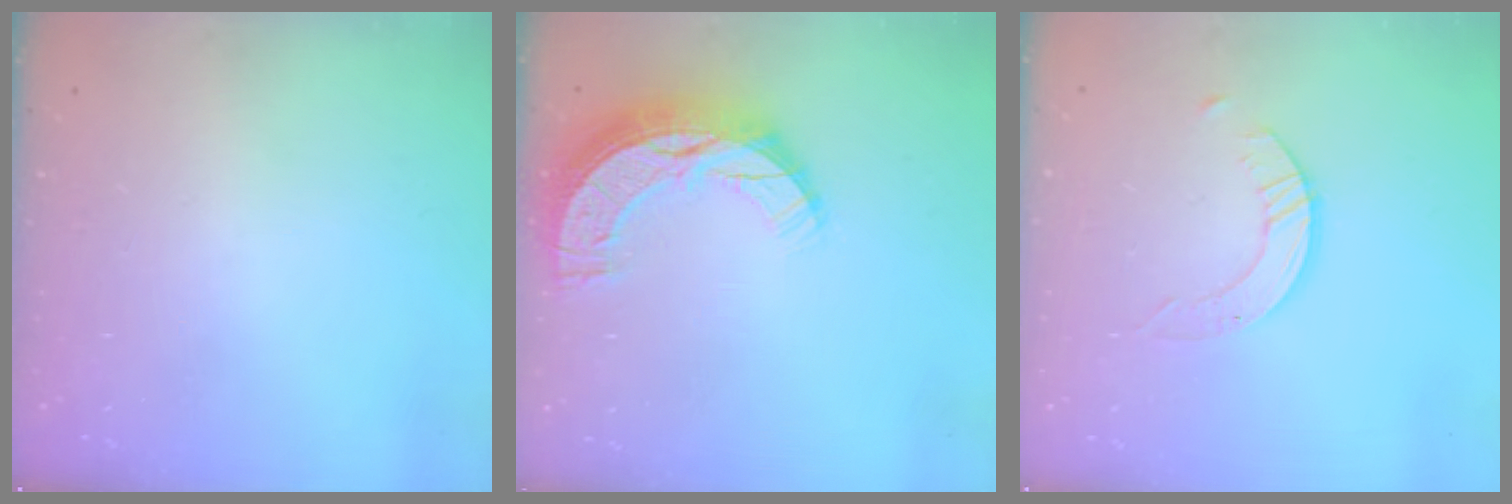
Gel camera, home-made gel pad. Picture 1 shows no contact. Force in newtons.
{"total": 12.3, "press": 12.2, "slide": 0.9}
{"total": 3.0, "press": 3.0, "slide": 0.2}